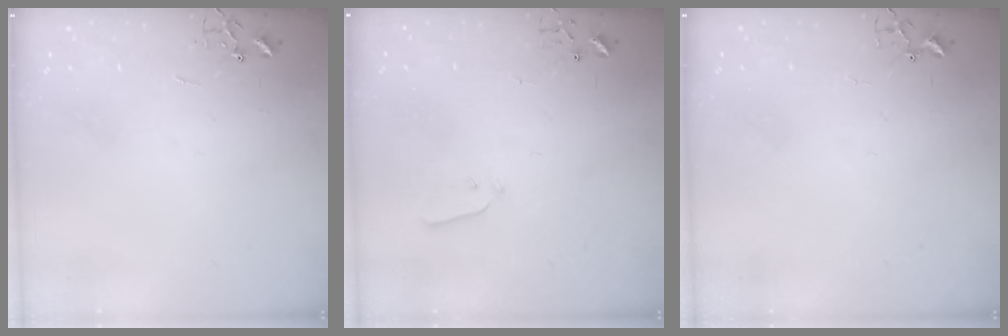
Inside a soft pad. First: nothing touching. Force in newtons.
{"total": 3.5, "press": 3.5, "slide": 0.3}
{"total": 3.0, "press": 2.9, "slide": 0.4}